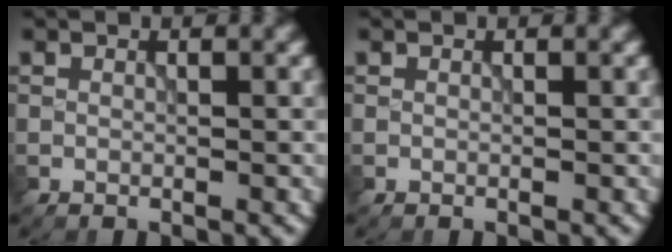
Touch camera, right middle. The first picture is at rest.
{"total": 0.0}